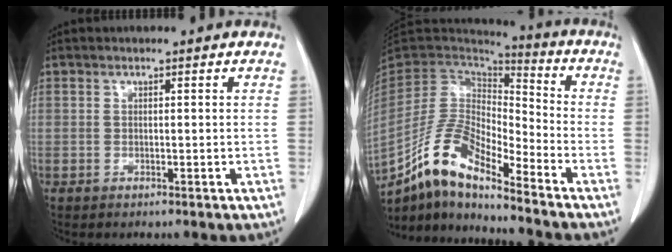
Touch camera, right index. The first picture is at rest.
{"total": 12.4, "force": [-9.7, 2.7, 7.2], "torque": [-0.145, 0.018, -0.183]}